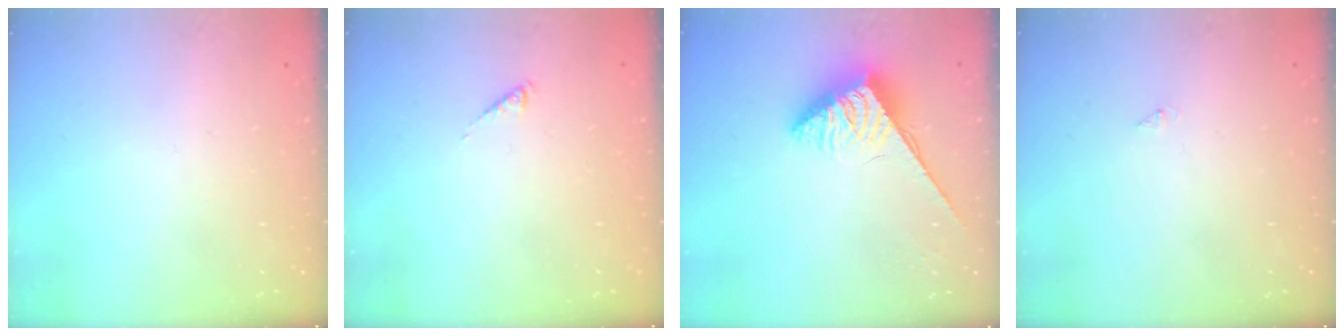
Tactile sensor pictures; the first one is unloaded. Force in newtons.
{"total": 0.0}
{"total": 3.9, "press": 3.9, "slide": 0.5}
{"total": 0.0}